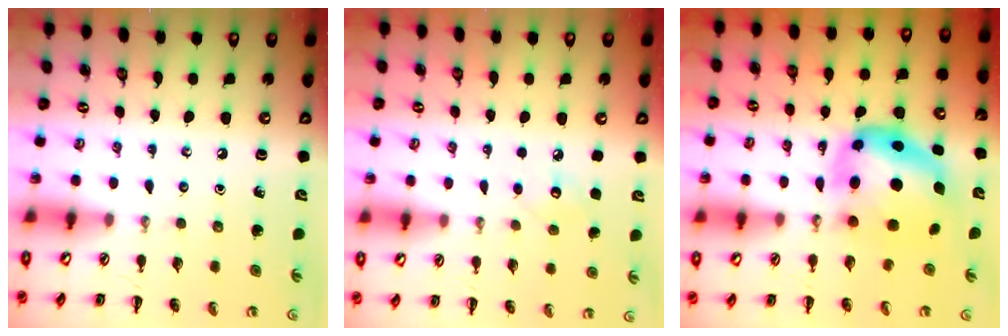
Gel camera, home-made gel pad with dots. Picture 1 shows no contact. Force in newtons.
{"total": 6.7, "press": 6.4, "slide": 1.7}
{"total": 8.7, "press": 8.3, "slide": 2.3}